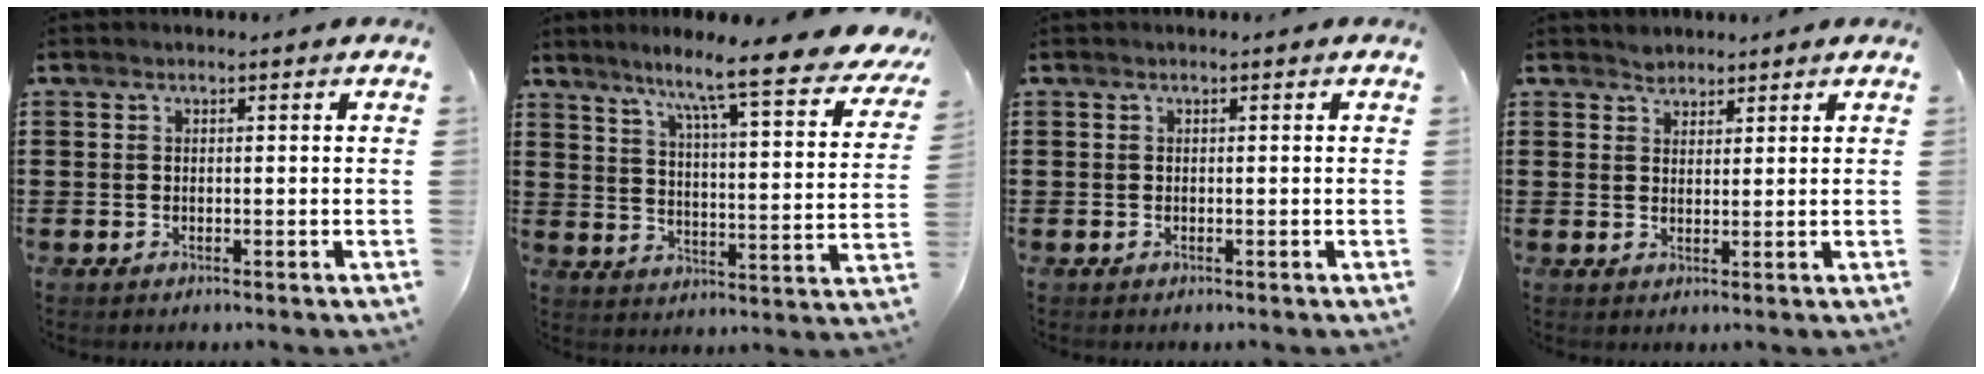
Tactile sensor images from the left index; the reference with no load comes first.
{"total": 9.1, "force": [7.4, -0.4, 5.3], "torque": [-0.108, -0.061, 0.109]}
{"total": 0.0}
{"total": 1.8, "force": [1.6, 0.9, -0.1], "torque": [0.006, -0.001, 0.031]}